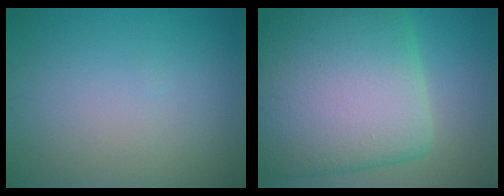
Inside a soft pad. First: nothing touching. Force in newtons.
{"total": 15.1, "press": 15.0, "slide": 1.1}